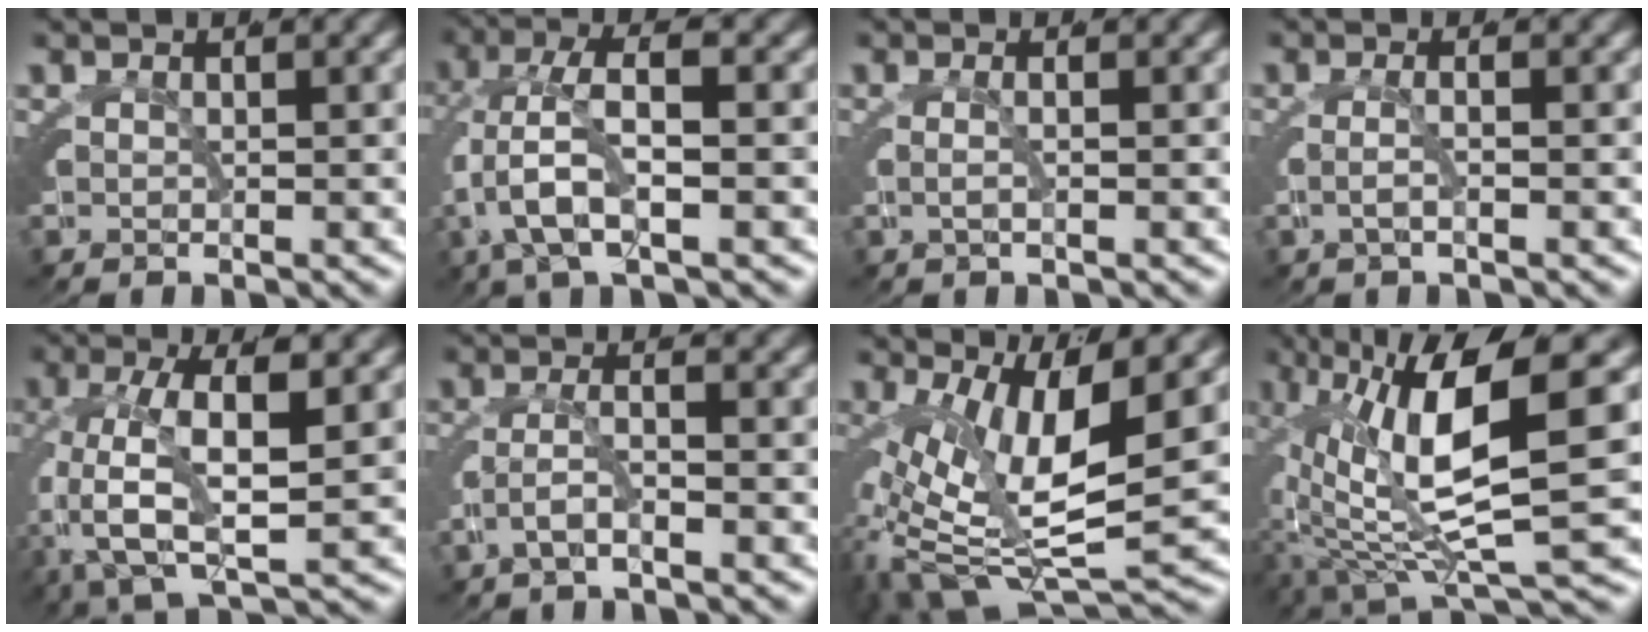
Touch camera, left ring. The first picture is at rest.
{"total": 5.9, "force": [-0.3, 2.7, 5.3], "torque": [-0.114, 0.004, -0.011]}
{"total": 0.8, "force": [-0.4, -0.6, 0.4], "torque": [-0.010, 0.002, -0.008]}
{"total": 1.0, "force": [-0.7, -0.4, 0.7], "torque": [-0.016, 0.004, -0.014]}
{"total": 8.1, "force": [-1.7, 4.1, 6.7], "torque": [-0.147, -0.027, -0.011]}
{"total": 2.1, "force": [-1.2, 0.6, 1.7], "torque": [-0.031, 0.004, -0.026]}
{"total": 8.8, "force": [-2.5, 3.9, 7.5], "torque": [-0.129, -0.034, -0.024]}
{"total": 11.5, "force": [-1.3, 5.0, 10.3], "torque": [-0.179, -0.017, -0.008]}